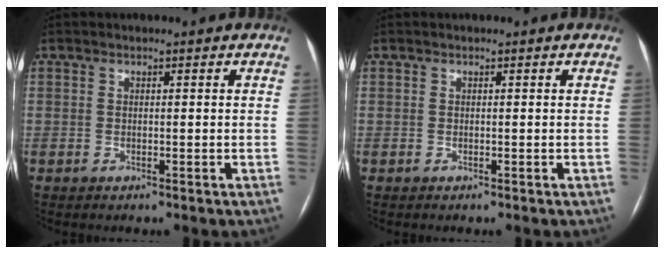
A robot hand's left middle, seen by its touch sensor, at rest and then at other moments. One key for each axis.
{"total": 0.0}